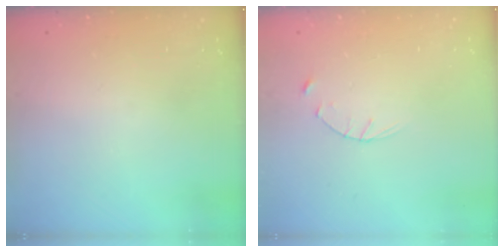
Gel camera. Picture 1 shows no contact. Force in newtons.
{"total": 2.8, "press": 2.8, "slide": 0.4}